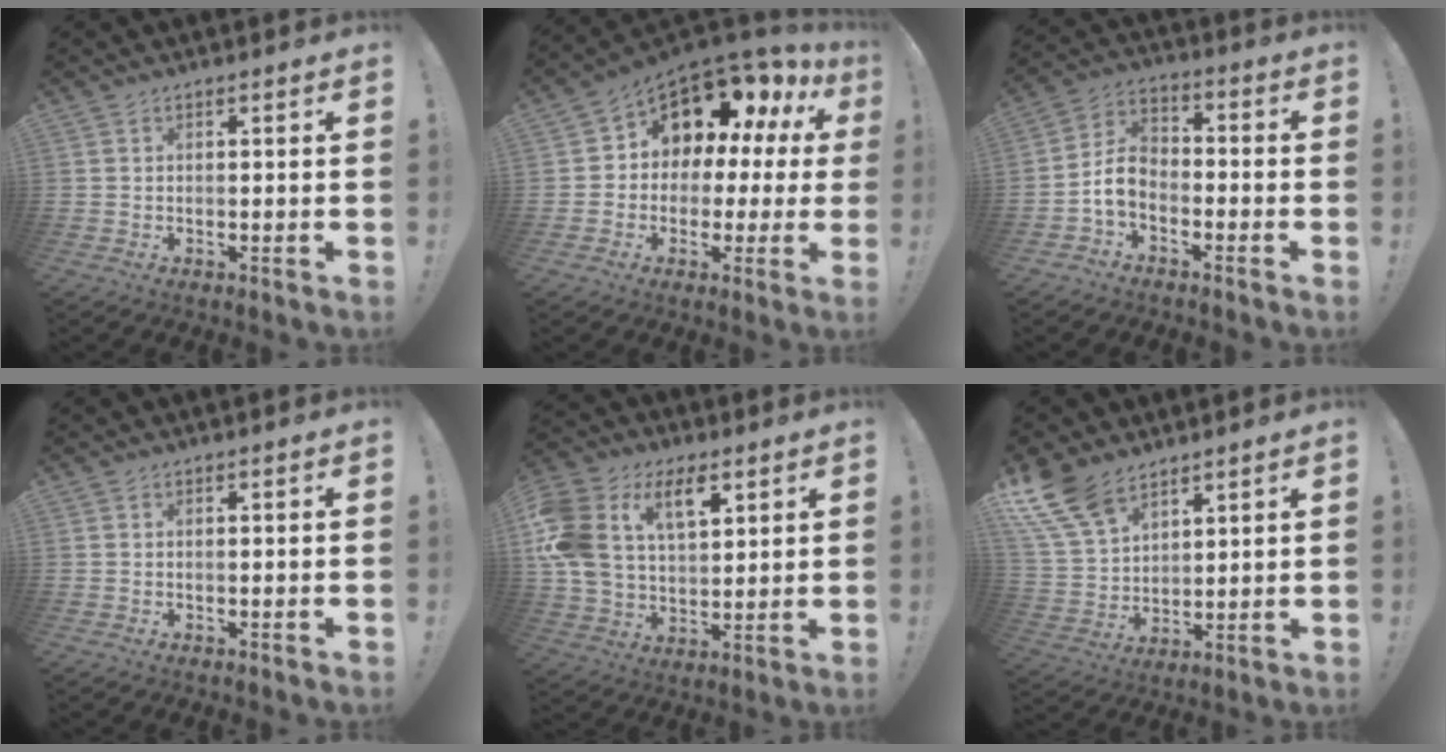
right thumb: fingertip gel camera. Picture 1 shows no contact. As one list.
[{"total": 11.7, "force": [6.7, 6.9, 6.7], "torque": [-0.102, -0.061, 0.121]}, {"total": 8.3, "force": [-3.5, 5.7, 4.8], "torque": [-0.094, 0.019, -0.058]}, {"total": 0.0}, {"total": 17.1, "force": [7.7, 11.3, 10.2], "torque": [-0.197, -0.032, 0.142]}, {"total": 14.4, "force": [10.0, 7.8, 6.8], "torque": [-0.151, -0.054, 0.195]}]